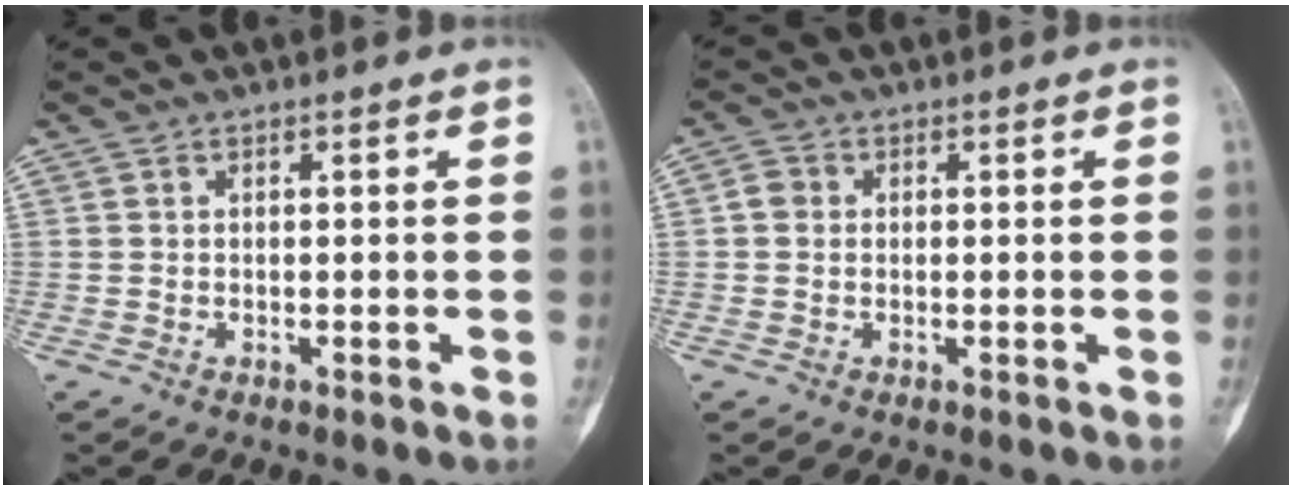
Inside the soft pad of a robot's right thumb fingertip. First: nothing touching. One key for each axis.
{"total": 2.4, "fx": 0.2, "fy": 2.2, "fz": 1.0, "tx": -0.011, "ty": 0.005, "tz": 0.000}